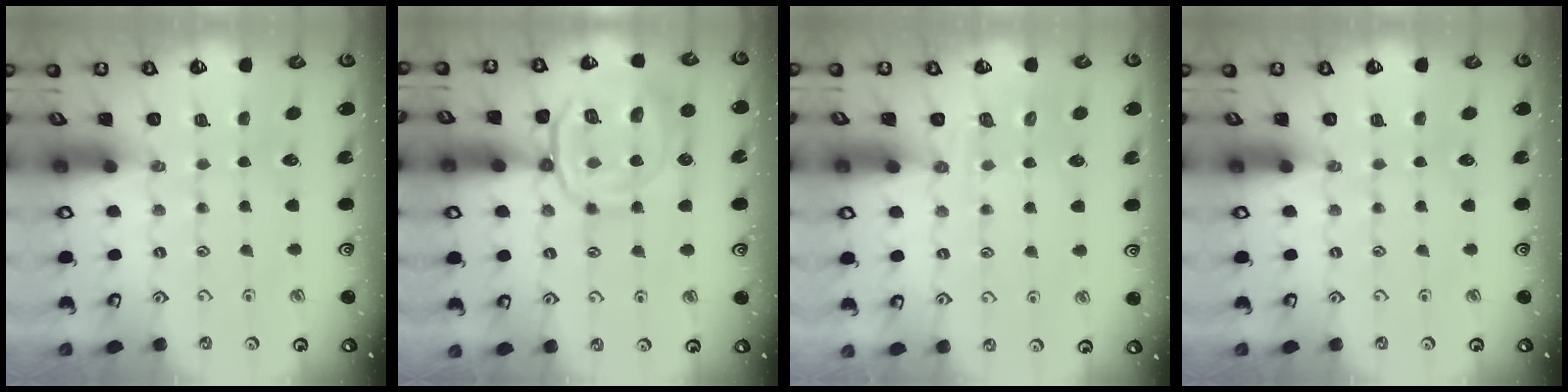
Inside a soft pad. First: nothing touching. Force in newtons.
{"total": 16.7, "press": 16.6, "slide": 1.7}
{"total": 4.8, "press": 4.5, "slide": 1.6}
{"total": 0.0}